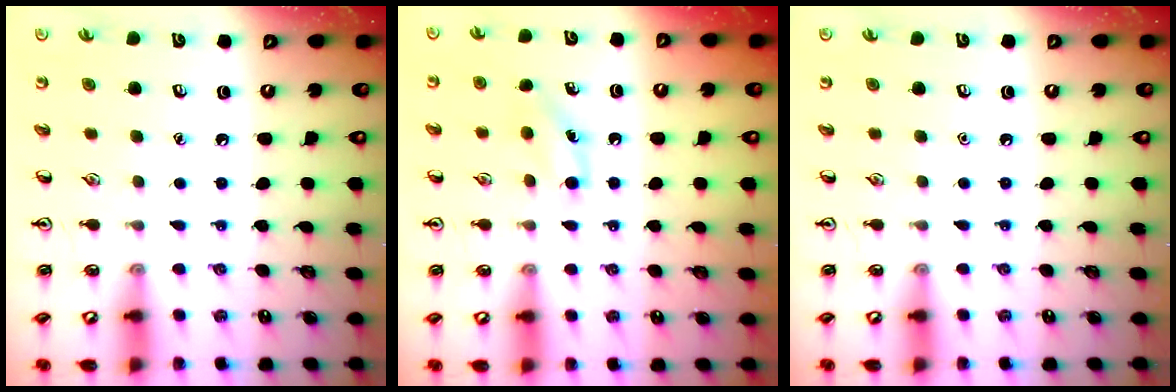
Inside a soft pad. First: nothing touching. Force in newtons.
{"total": 6.6, "press": 6.2, "slide": 2.1}
{"total": 0.0}